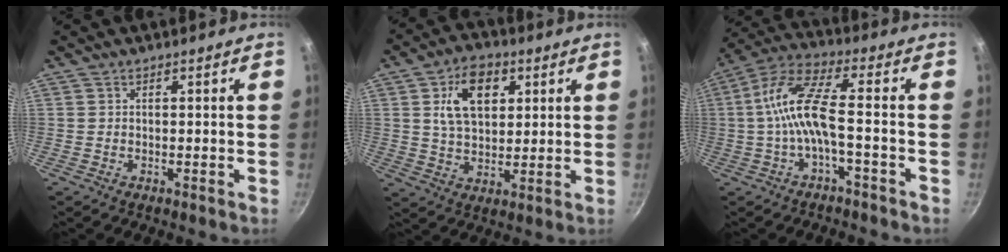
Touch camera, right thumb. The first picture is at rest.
{"total": 11.5, "force": [3.7, 7.4, 8.0], "torque": [-0.109, -0.007, 0.062]}
{"total": 10.5, "force": [-2.2, 2.9, 9.9], "torque": [-0.216, 0.038, -0.052]}